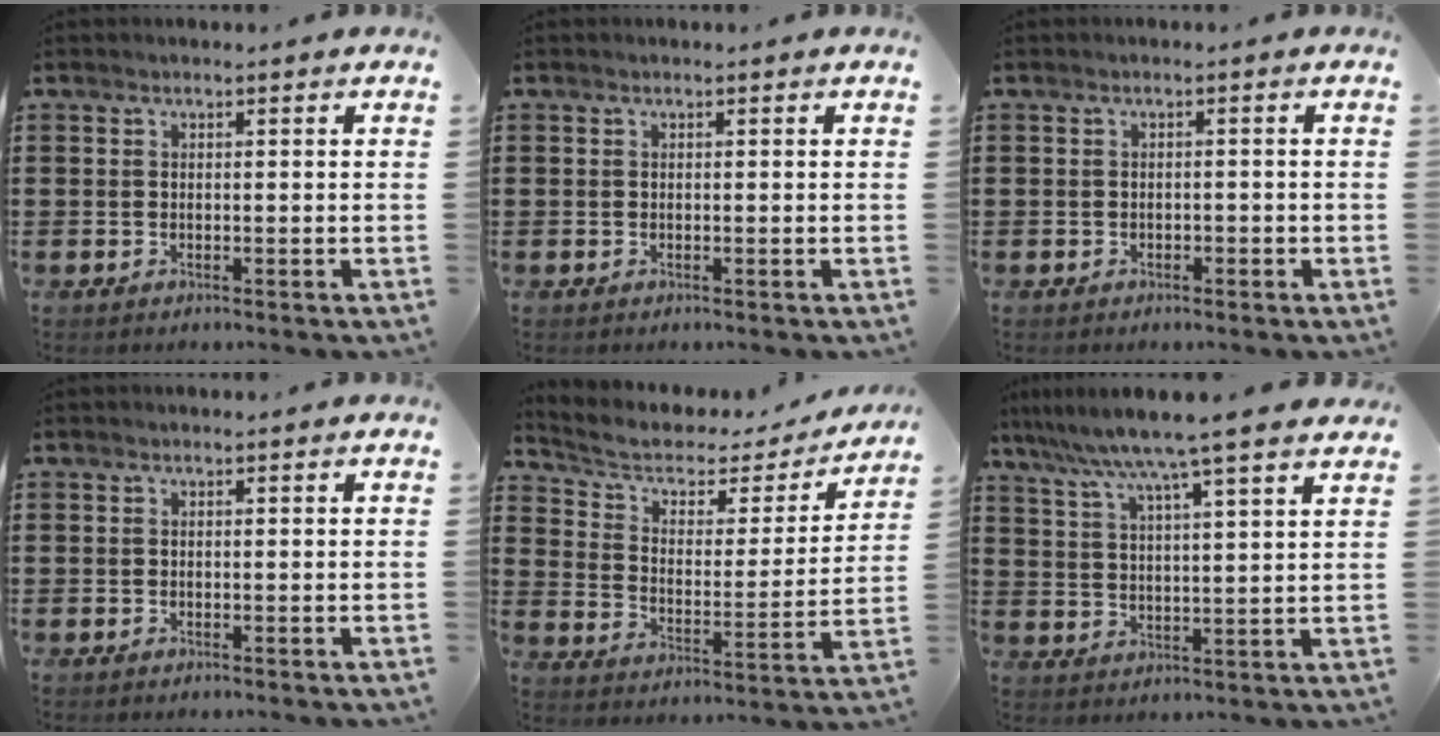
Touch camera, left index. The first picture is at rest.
{"total": 0.0}
{"total": 0.8, "force": [-0.7, 0.4, 0.3], "torque": [-0.010, -0.001, -0.015]}
{"total": 0.0}
{"total": 4.9, "force": [3.4, 2.7, 2.3], "torque": [-0.067, -0.018, 0.053]}
{"total": 7.5, "force": [6.2, -0.9, 4.0], "torque": [-0.100, -0.036, 0.103]}